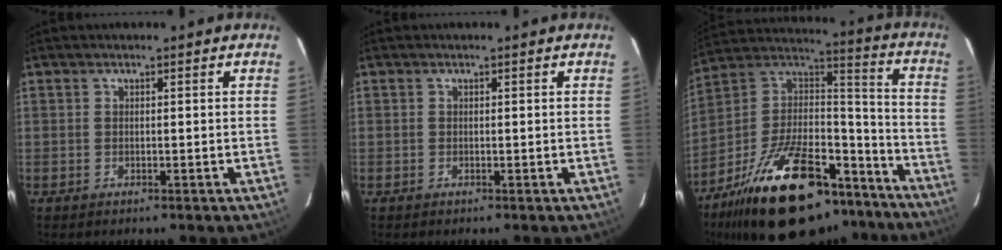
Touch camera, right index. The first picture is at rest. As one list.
[{"total": 0.0}, {"total": 31.6, "force": [-21.3, 14.0, 18.7], "torque": [-0.333, 0.024, -0.318]}]